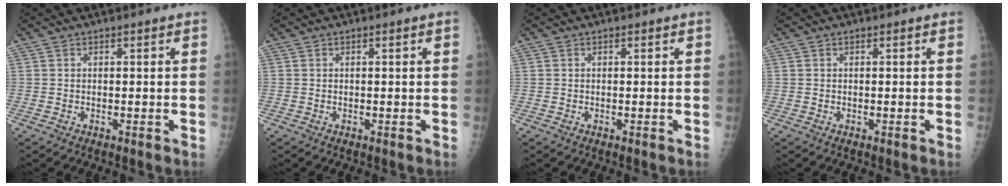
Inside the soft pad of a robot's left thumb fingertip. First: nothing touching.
{"total": 0.0}
{"total": 0.0}
{"total": 0.0}